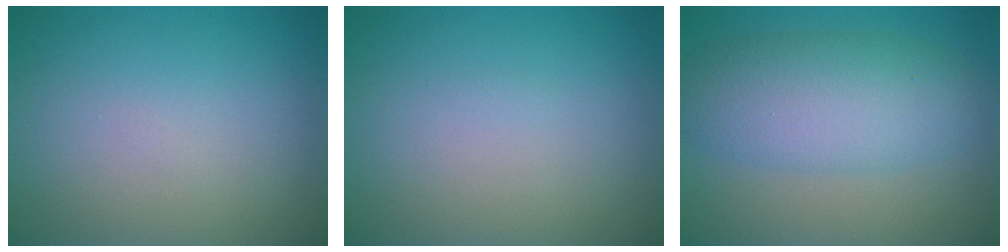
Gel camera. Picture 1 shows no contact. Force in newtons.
{"total": 0.0}
{"total": 6.6, "press": 6.6, "slide": 0.2}